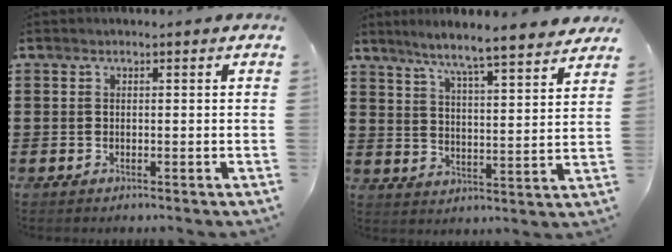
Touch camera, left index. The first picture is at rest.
{"total": 5.9, "force": [5.4, -0.6, 2.2], "torque": [-0.068, -0.040, 0.088]}